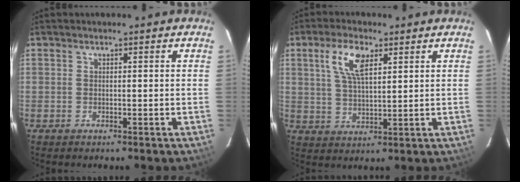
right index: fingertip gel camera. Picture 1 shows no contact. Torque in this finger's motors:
{"motor_torque": [0.23, 0.10, 0.24, 0.13]}